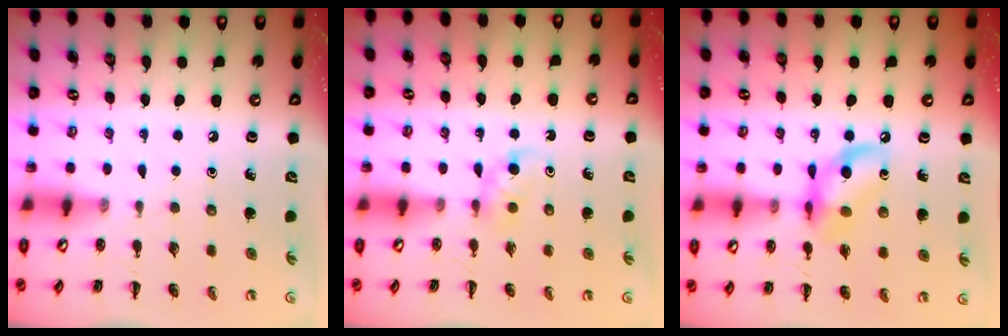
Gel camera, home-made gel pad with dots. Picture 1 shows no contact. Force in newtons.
{"total": 3.3, "press": 3.0, "slide": 1.3}
{"total": 11.8, "press": 11.6, "slide": 2.0}